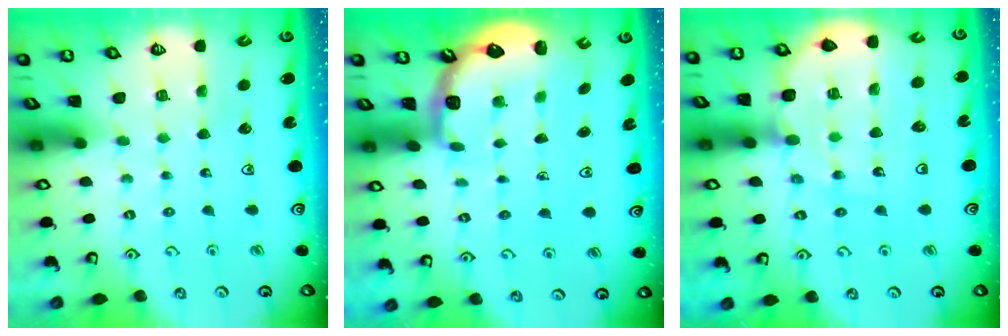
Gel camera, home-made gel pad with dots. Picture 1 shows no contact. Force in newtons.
{"total": 2.3, "press": 2.0, "slide": 1.2}
{"total": 13.3, "press": 12.8, "slide": 3.5}